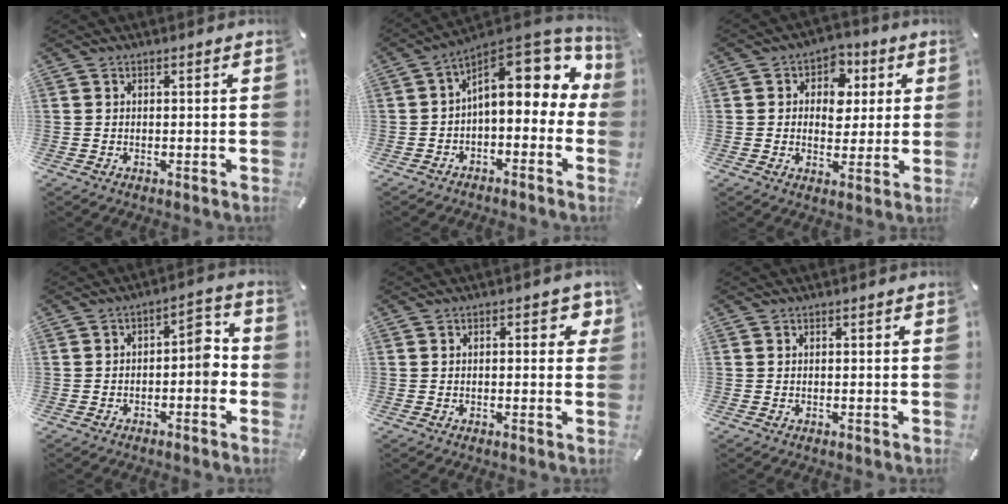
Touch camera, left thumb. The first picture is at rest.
{"total": 14.8, "force": [5.6, 7.5, 11.4], "torque": [-0.144, -0.047, 0.092]}
{"total": 8.1, "force": [1.3, 6.9, 3.9], "torque": [-0.038, -0.006, 0.016]}
{"total": 7.2, "force": [-2.0, 3.9, 5.7], "torque": [-0.070, 0.013, -0.042]}
{"total": 3.7, "force": [0.7, 1.8, 3.1], "torque": [-0.033, -0.003, 0.003]}
{"total": 0.0}